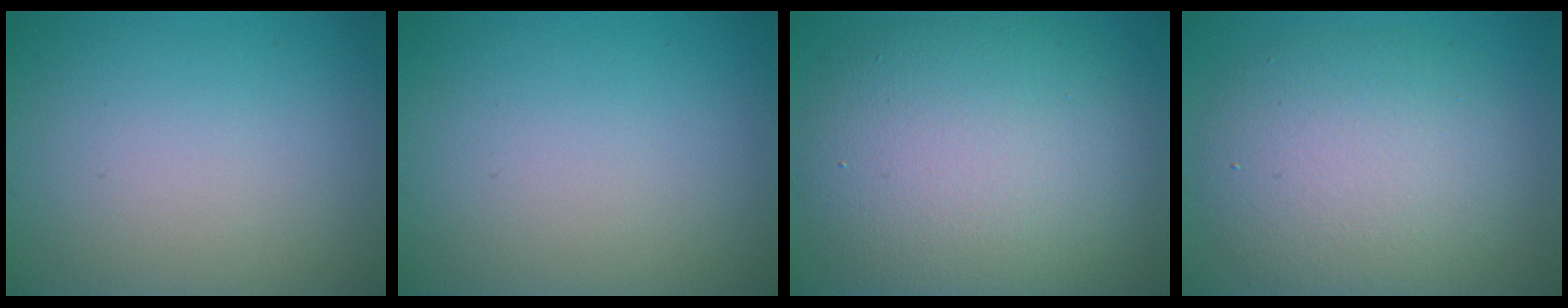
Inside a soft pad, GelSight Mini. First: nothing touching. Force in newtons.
{"total": 0.0}
{"total": 10.9, "press": 10.8, "slide": 1.1}
{"total": 7.2, "press": 7.2, "slide": 0.3}